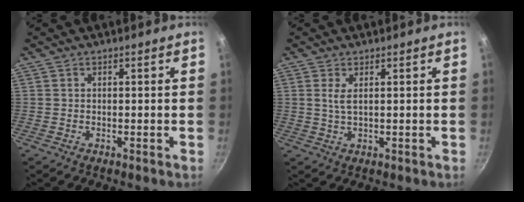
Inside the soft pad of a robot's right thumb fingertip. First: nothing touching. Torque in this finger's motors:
{"motor_torque": [-0.08, 0.05, -0.12, 0.06, 0.00]}